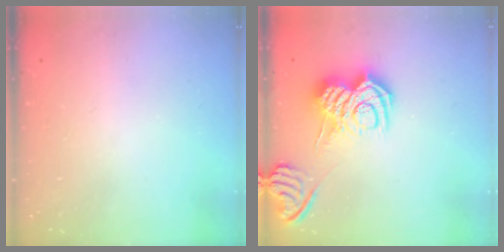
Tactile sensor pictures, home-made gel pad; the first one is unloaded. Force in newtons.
{"total": 11.4, "press": 11.4, "slide": 0.6}